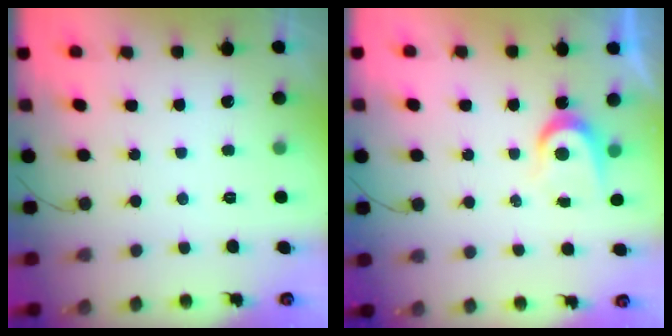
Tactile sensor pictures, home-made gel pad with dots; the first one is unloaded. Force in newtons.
{"total": 4.9, "press": 4.9, "slide": 0.5}